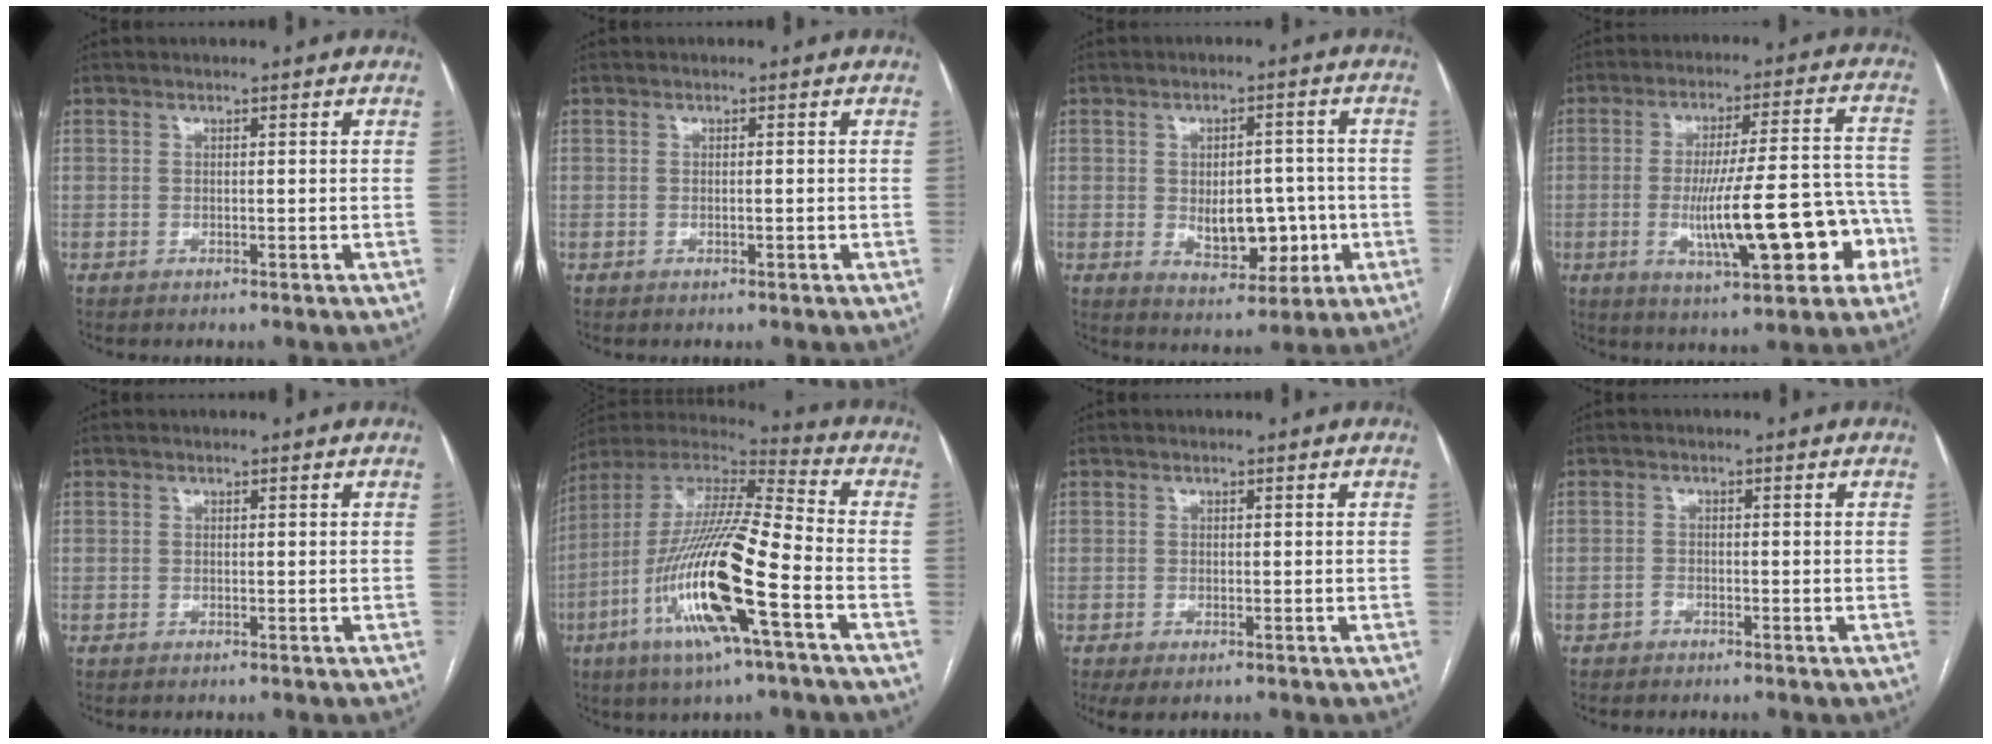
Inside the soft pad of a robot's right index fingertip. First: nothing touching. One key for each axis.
{"total": 0.5, "fx": -0.2, "fy": 0.1, "fz": 0.5, "tx": -0.011, "ty": -0.001, "tz": -0.001}
{"total": 8.8, "fx": -1.3, "fy": 5.0, "fz": 7.1, "tx": -0.100, "ty": 0.006, "tz": -0.008}
{"total": 16.7, "fx": -5.0, "fy": 3.6, "fz": 15.5, "tx": -0.229, "ty": 0.024, "tz": -0.064}
{"total": 0.0}
{"total": 20.8, "fx": -7.4, "fy": 1.9, "fz": 19.3, "tx": -0.405, "ty": -0.025, "tz": -0.143}
{"total": 2.0, "fx": -1.0, "fy": 1.0, "fz": 1.3, "tx": -0.025, "ty": -0.003, "tz": -0.007}
{"total": 0.8, "fx": -0.7, "fy": 0.4, "fz": 0.1, "tx": 0.000, "ty": 0.003, "tz": -0.014}